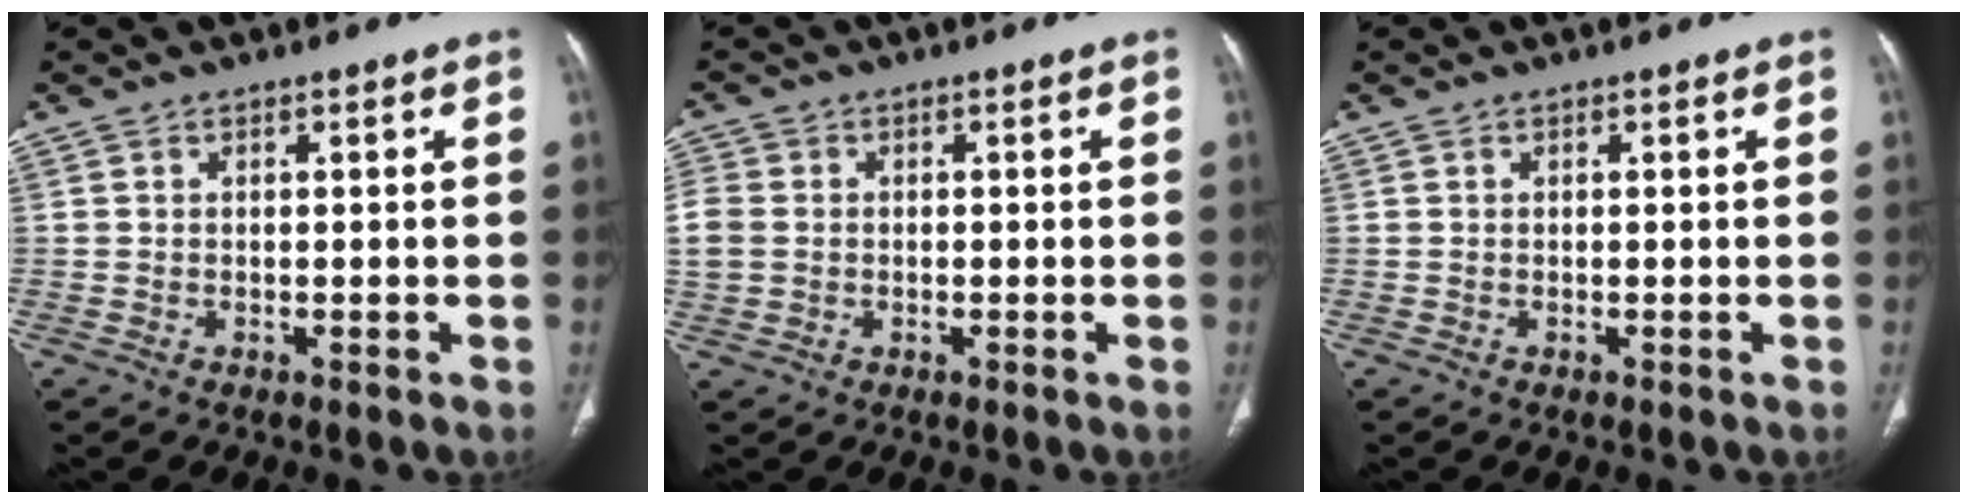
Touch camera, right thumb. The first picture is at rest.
{"total": 5.1, "force": [-0.1, 4.2, 2.8], "torque": [-0.076, 0.007, 0.001]}
{"total": 0.0}